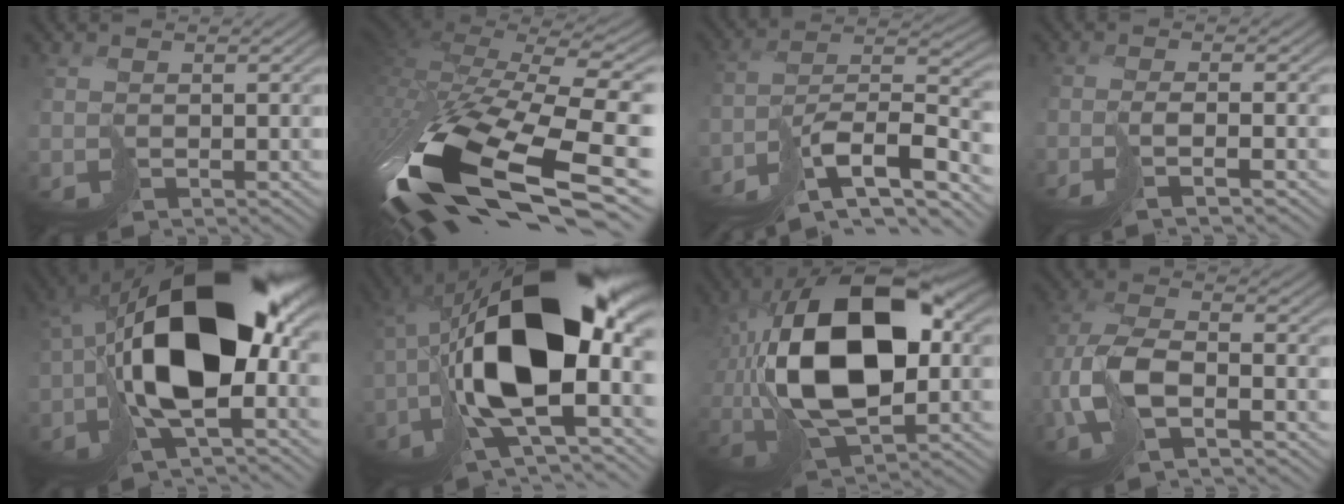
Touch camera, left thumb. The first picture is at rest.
{"total": 16.2, "force": [-5.0, 7.0, 13.8], "torque": [-0.326, -0.024, -0.080]}
{"total": 13.6, "force": [-9.5, 4.6, 8.5], "torque": [-0.180, -0.019, -0.159]}
{"total": 2.9, "force": [-1.5, -0.2, 2.5], "torque": [-0.024, 0.009, -0.039]}
{"total": 17.4, "force": [1.0, 9.7, 14.4], "torque": [-0.275, -0.018, 0.024]}
{"total": 19.1, "force": [-0.8, 9.4, 16.6], "torque": [-0.309, -0.006, -0.010]}
{"total": 18.0, "force": [3.0, 9.7, 14.8], "torque": [-0.285, 0.015, 0.043]}
{"total": 8.4, "force": [-2.7, 3.7, 7.1], "torque": [-0.162, -0.003, -0.065]}